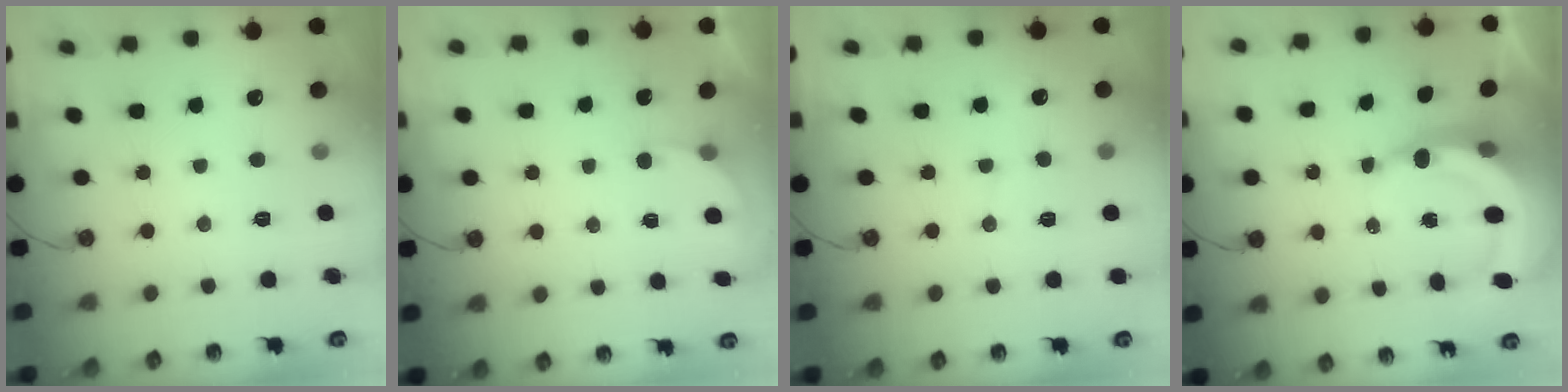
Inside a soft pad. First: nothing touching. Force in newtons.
{"total": 1.9, "press": 1.9, "slide": 0.2}
{"total": 3.2, "press": 3.2, "slide": 0.2}
{"total": 7.9, "press": 7.8, "slide": 1.1}